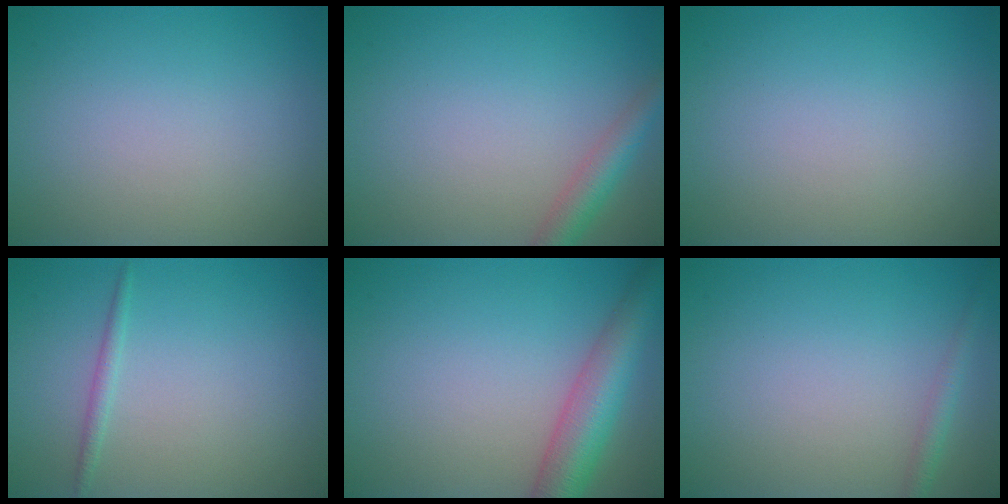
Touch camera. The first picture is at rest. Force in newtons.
{"total": 2.8, "press": 2.8, "slide": 0.1}
{"total": 0.0}
{"total": 0.9, "press": 0.9, "slide": 0.0}
{"total": 5.8, "press": 5.8, "slide": 0.2}
{"total": 1.3, "press": 1.3, "slide": 0.1}